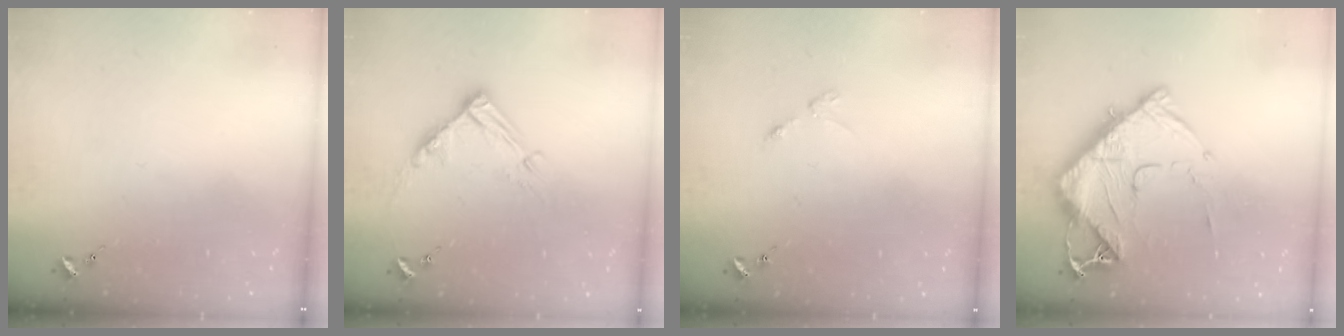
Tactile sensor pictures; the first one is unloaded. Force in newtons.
{"total": 10.5, "press": 10.4, "slide": 1.2}
{"total": 2.5, "press": 2.4, "slide": 0.4}
{"total": 14.4, "press": 14.3, "slide": 1.4}